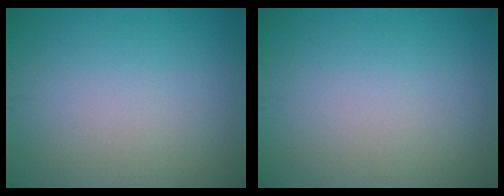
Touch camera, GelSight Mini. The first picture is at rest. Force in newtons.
{"total": 0.0}